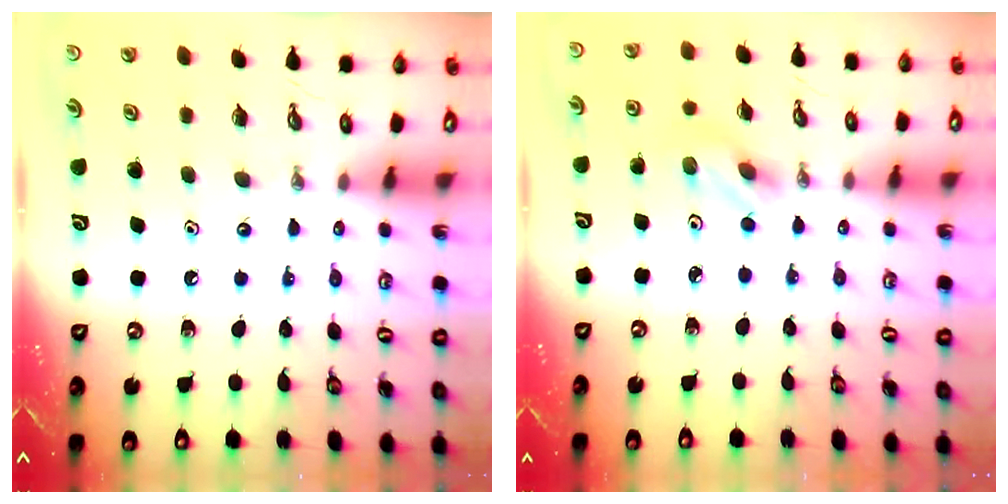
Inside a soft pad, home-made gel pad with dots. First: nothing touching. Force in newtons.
{"total": 2.2, "press": 2.1, "slide": 0.6}